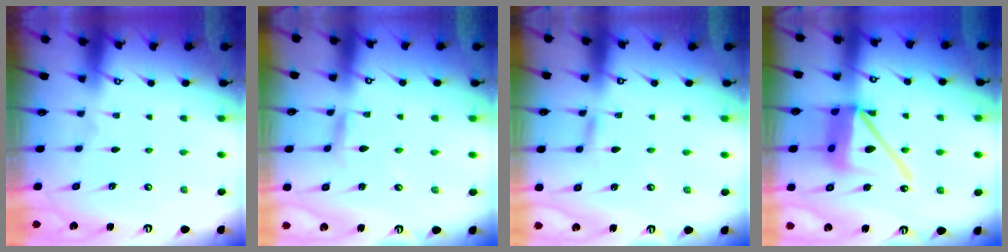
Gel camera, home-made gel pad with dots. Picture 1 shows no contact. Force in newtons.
{"total": 2.1, "press": 2.1, "slide": 0.1}
{"total": 2.4, "press": 2.4, "slide": 0.2}
{"total": 17.4, "press": 17.3, "slide": 1.9}